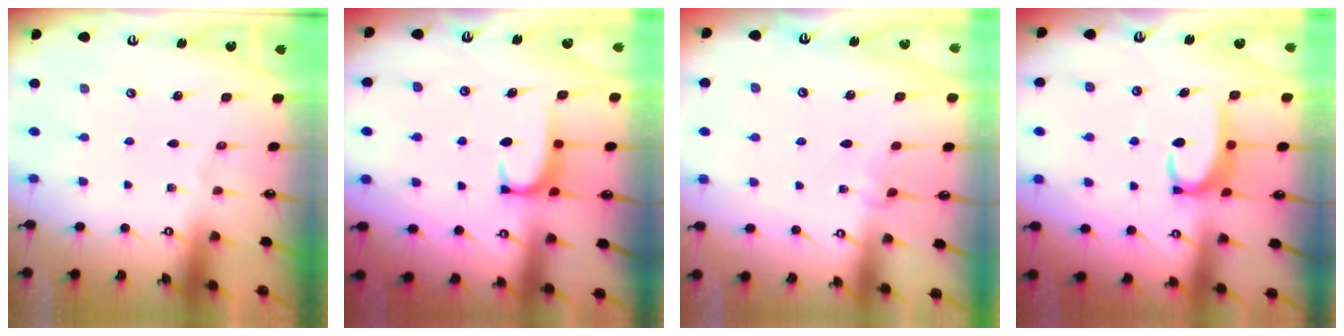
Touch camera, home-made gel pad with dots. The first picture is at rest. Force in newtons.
{"total": 1.9, "press": 1.9, "slide": 0.4}
{"total": 3.0, "press": 2.9, "slide": 0.5}
{"total": 5.6, "press": 5.6, "slide": 0.3}